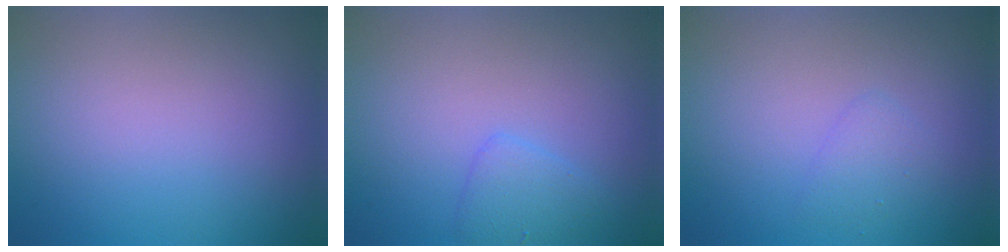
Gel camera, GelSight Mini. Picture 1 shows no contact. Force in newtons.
{"total": 1.9, "press": 1.9, "slide": 0.1}
{"total": 1.3, "press": 1.3, "slide": 0.1}